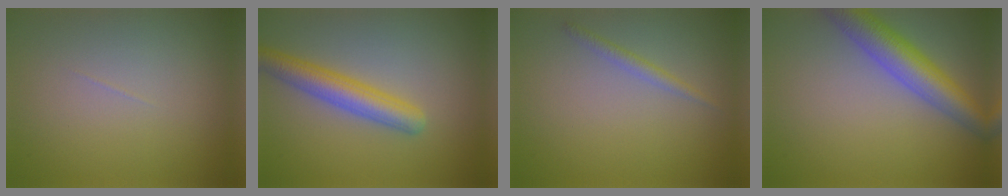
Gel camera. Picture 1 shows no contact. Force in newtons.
{"total": 3.9, "press": 3.9, "slide": 0.2}
{"total": 1.2, "press": 1.1, "slide": 0.0}
{"total": 5.9, "press": 5.9, "slide": 0.2}